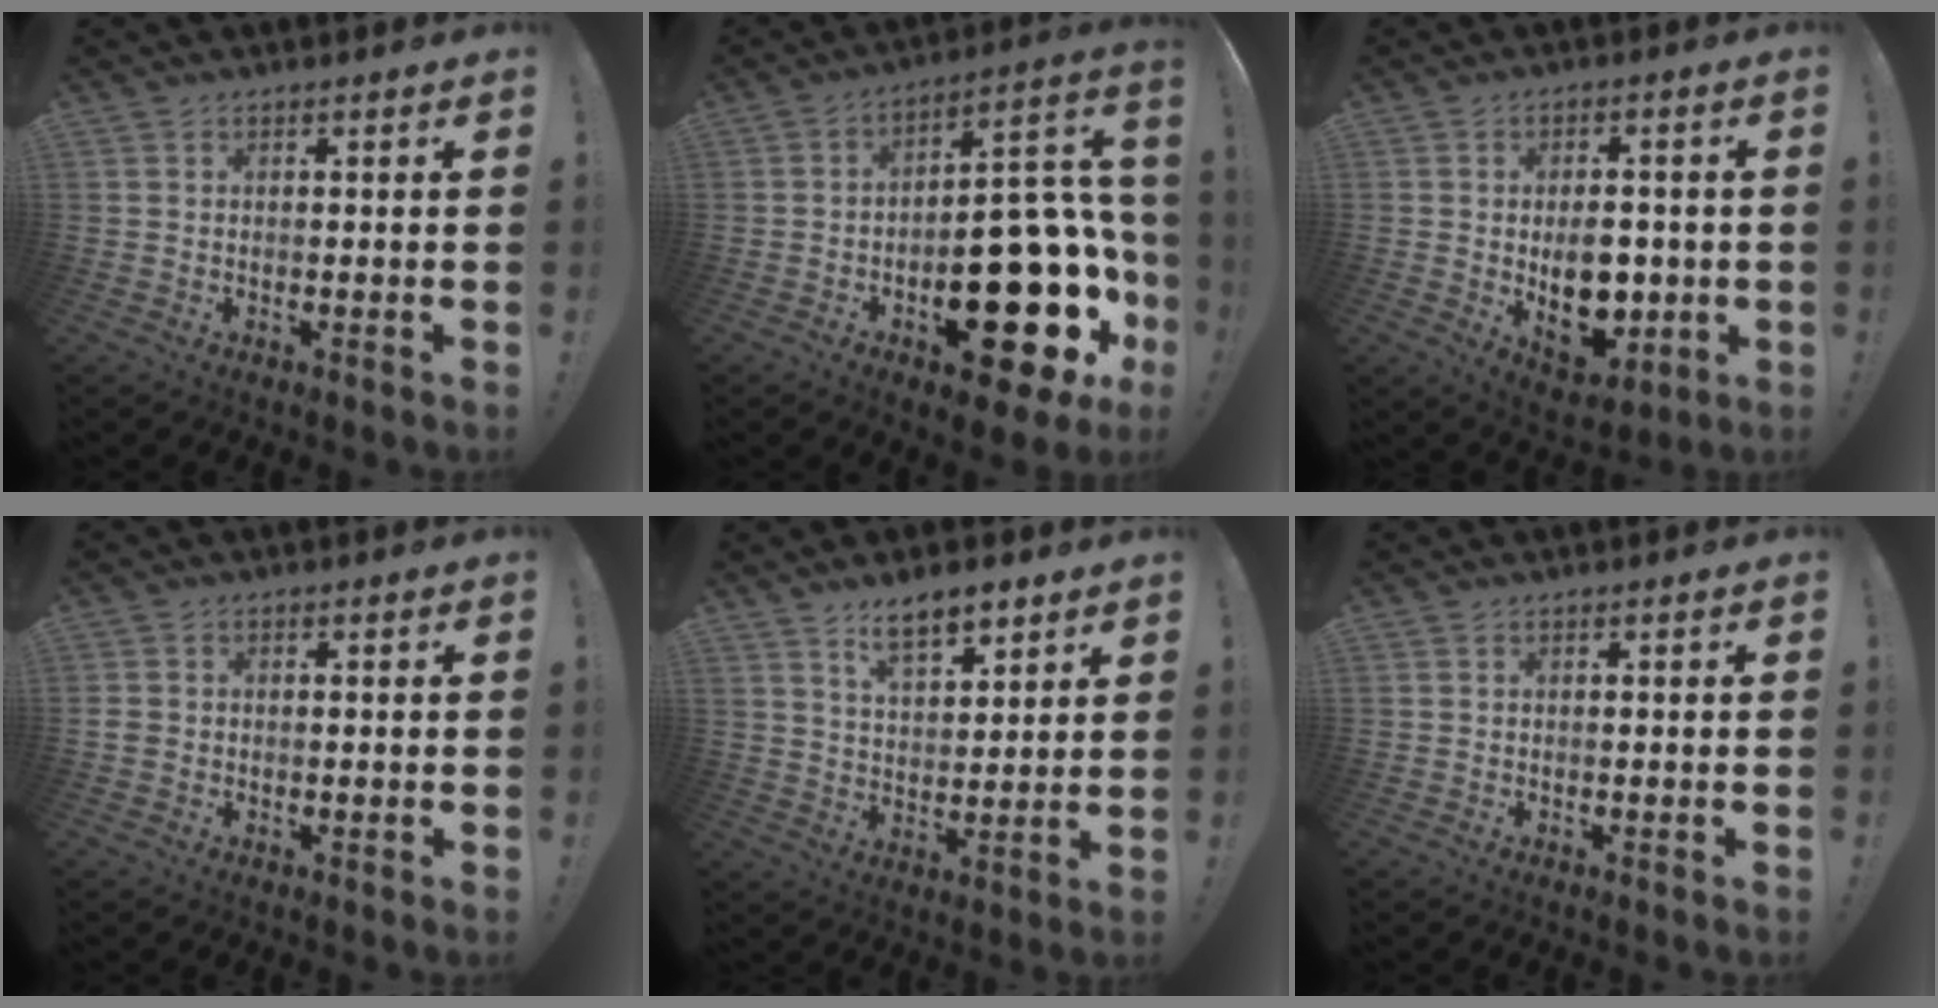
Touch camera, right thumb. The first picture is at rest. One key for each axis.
{"total": 27.0, "fx": -8.6, "fy": 13.4, "fz": 21.8, "tx": -0.269, "ty": 0.059, "tz": -0.114}
{"total": 11.9, "fx": -1.6, "fy": 8.3, "fz": 8.4, "tx": -0.108, "ty": 0.002, "tz": -0.018}
{"total": 1.9, "fx": -0.4, "fy": 1.7, "fz": 0.7, "tx": -0.014, "ty": 0.006, "tz": -0.006}
{"total": 9.0, "fx": 6.5, "fy": 3.6, "fz": 4.9, "tx": -0.075, "ty": -0.032, "tz": 0.118}
{"total": 0.0}